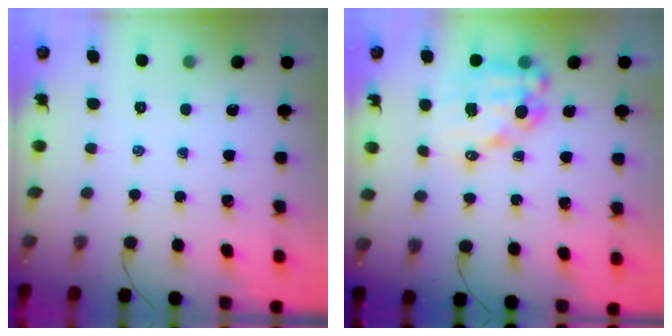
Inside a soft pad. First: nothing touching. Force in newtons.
{"total": 12.7, "press": 12.4, "slide": 2.9}